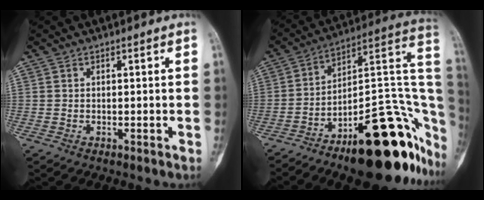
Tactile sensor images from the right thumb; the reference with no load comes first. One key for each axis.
{"total": 29.6, "fx": -14.0, "fy": 10.6, "fz": 23.8, "tx": -0.226, "ty": 0.096, "tz": -0.205}